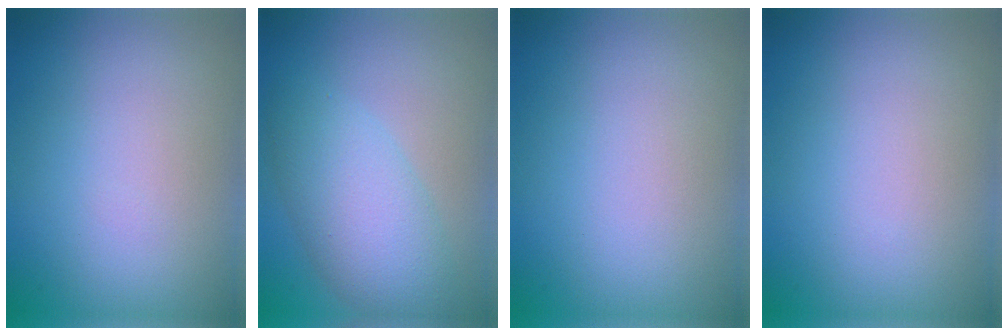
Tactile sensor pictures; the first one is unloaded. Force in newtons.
{"total": 5.3, "press": 5.3, "slide": 0.1}
{"total": 0.0}
{"total": 0.0}